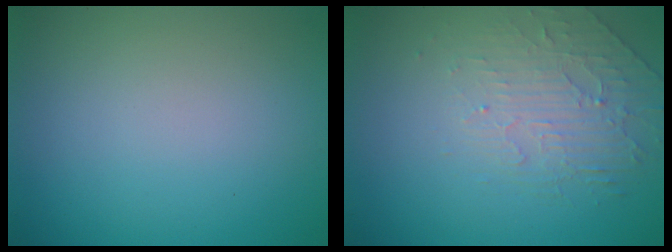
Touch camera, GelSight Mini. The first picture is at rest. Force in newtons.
{"total": 2.2, "press": 1.5, "slide": 1.7}